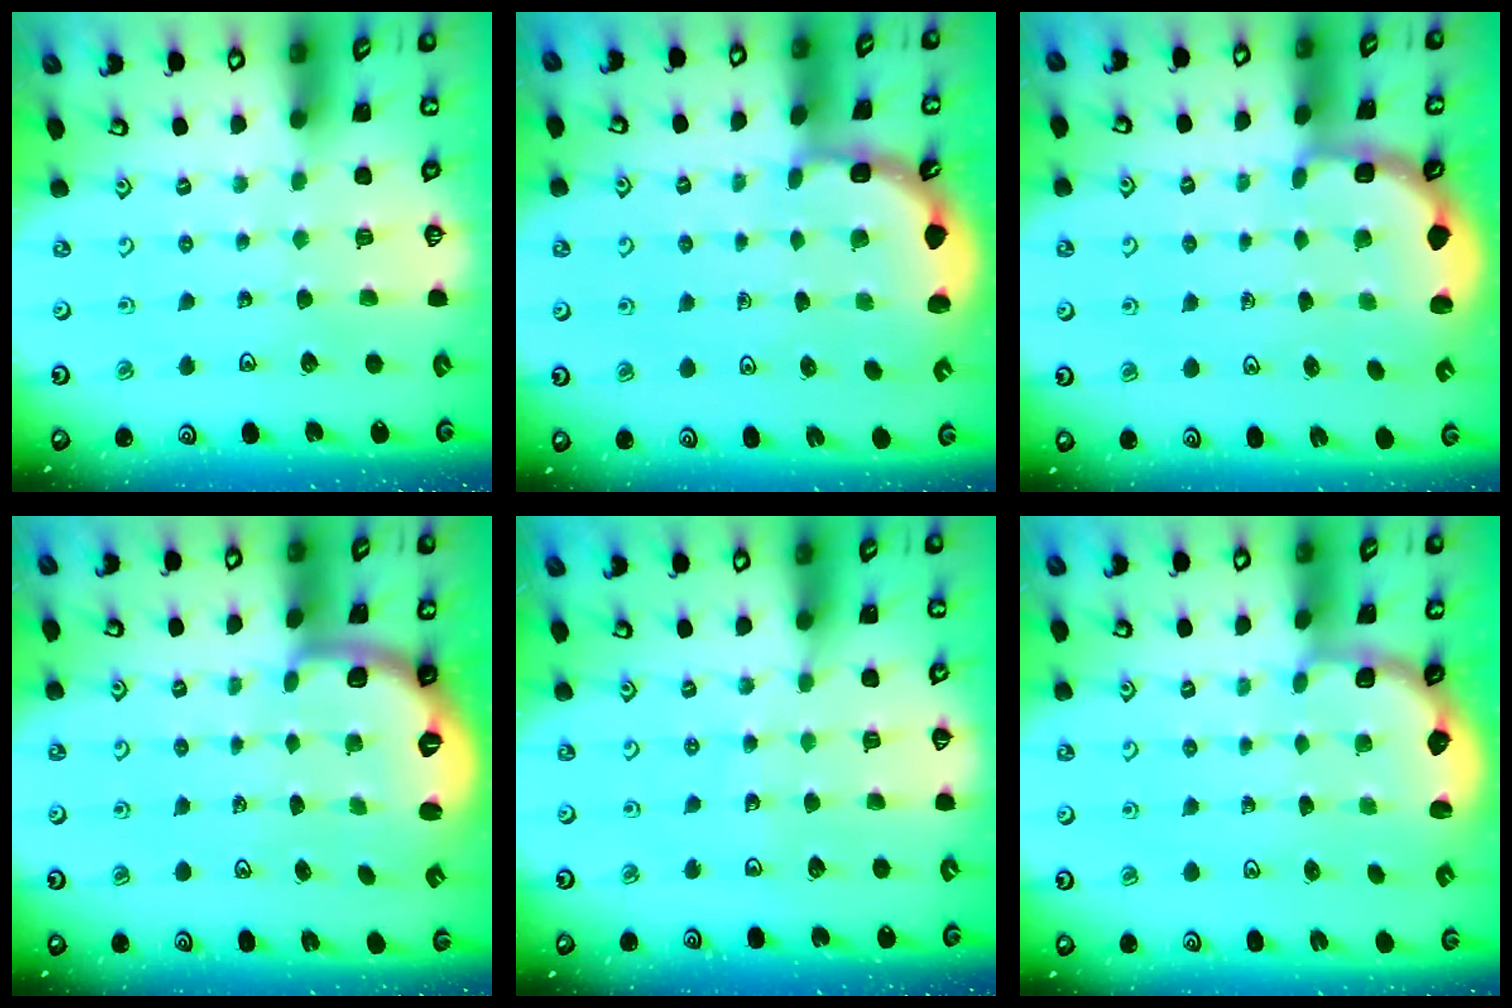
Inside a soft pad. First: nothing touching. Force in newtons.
{"total": 2.1, "press": 1.9, "slide": 0.9}
{"total": 2.7, "press": 2.1, "slide": 1.7}
{"total": 2.5, "press": 2.0, "slide": 1.6}
{"total": 6.6, "press": 6.2, "slide": 2.2}
{"total": 2.7, "press": 2.3, "slide": 1.5}